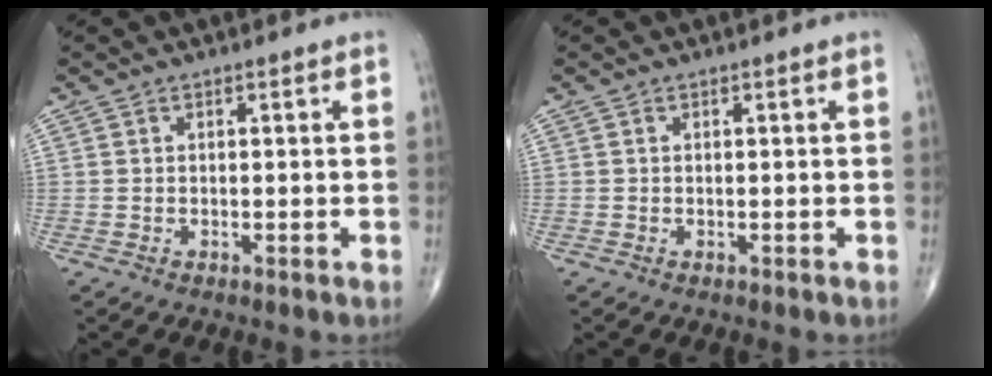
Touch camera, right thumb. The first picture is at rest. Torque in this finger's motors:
{"motor_torque": [1.41, 0.19, -0.24, -0.39, -0.04]}